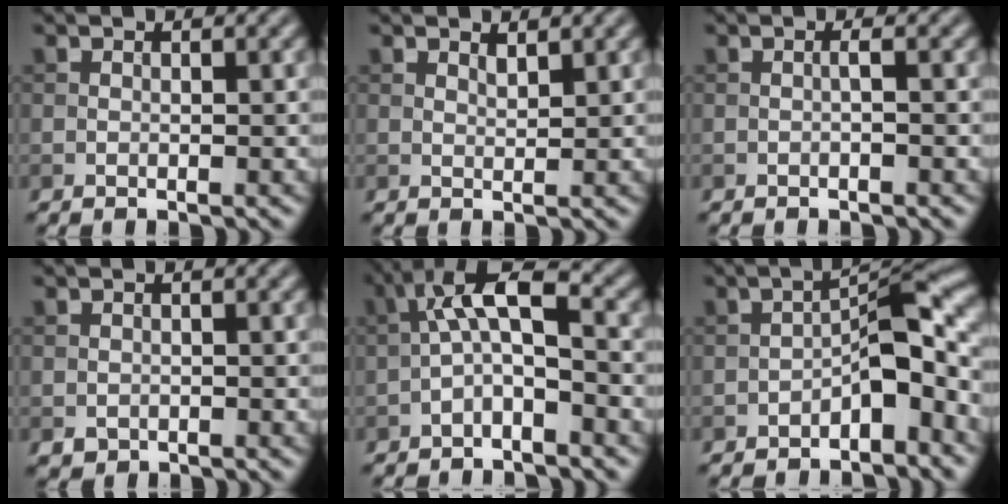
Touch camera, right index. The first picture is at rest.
{"total": 1.0, "force": [0.9, 0.2, 0.5], "torque": [-0.013, 0.000, 0.017]}
{"total": 0.7, "force": [-0.2, 0.0, 0.7], "torque": [-0.013, 0.003, -0.005]}
{"total": 0.8, "force": [-0.2, 0.8, 0.2], "torque": [-0.002, -0.007, -0.003]}
{"total": 5.2, "force": [-0.7, 1.6, 4.9], "torque": [-0.090, 0.024, -0.025]}
{"total": 5.6, "force": [-2.3, 2.1, 4.6], "torque": [-0.058, 0.024, -0.044]}